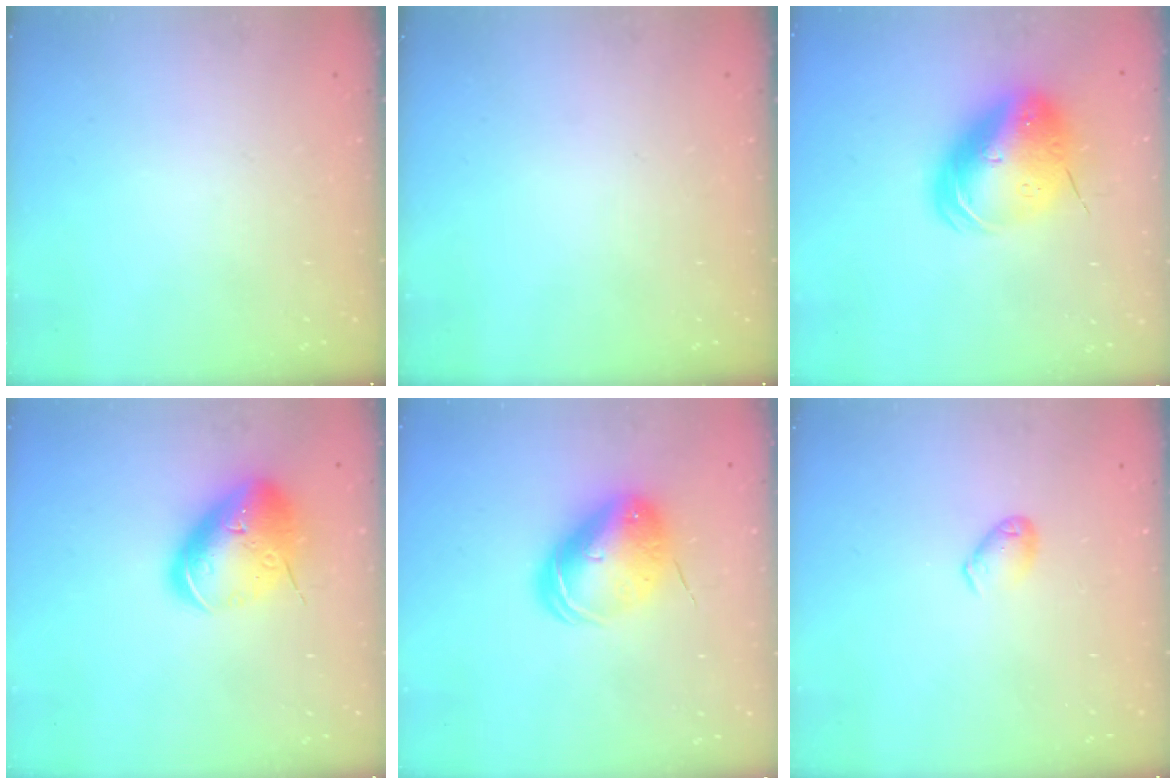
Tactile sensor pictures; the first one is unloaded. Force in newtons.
{"total": 0.0}
{"total": 14.7, "press": 14.4, "slide": 2.9}
{"total": 18.4, "press": 18.1, "slide": 3.1}
{"total": 11.2, "press": 11.1, "slide": 2.0}
{"total": 4.8, "press": 4.7, "slide": 0.7}